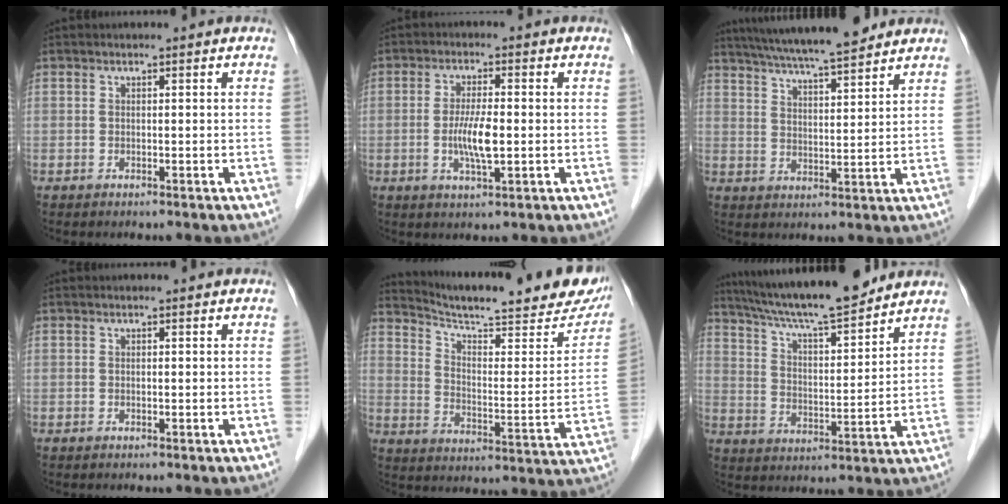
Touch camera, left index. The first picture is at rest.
{"total": 5.5, "force": [-0.8, 1.0, 5.4], "torque": [-0.111, -0.007, -0.014]}
{"total": 15.0, "force": [12.9, 1.6, 7.5], "torque": [-0.127, 0.023, 0.203]}
{"total": 0.0}
{"total": 24.9, "force": [22.0, 3.2, 11.1], "torque": [-0.165, -0.048, 0.290]}
{"total": 16.6, "force": [14.6, 1.4, 7.8], "torque": [-0.136, 0.011, 0.239]}